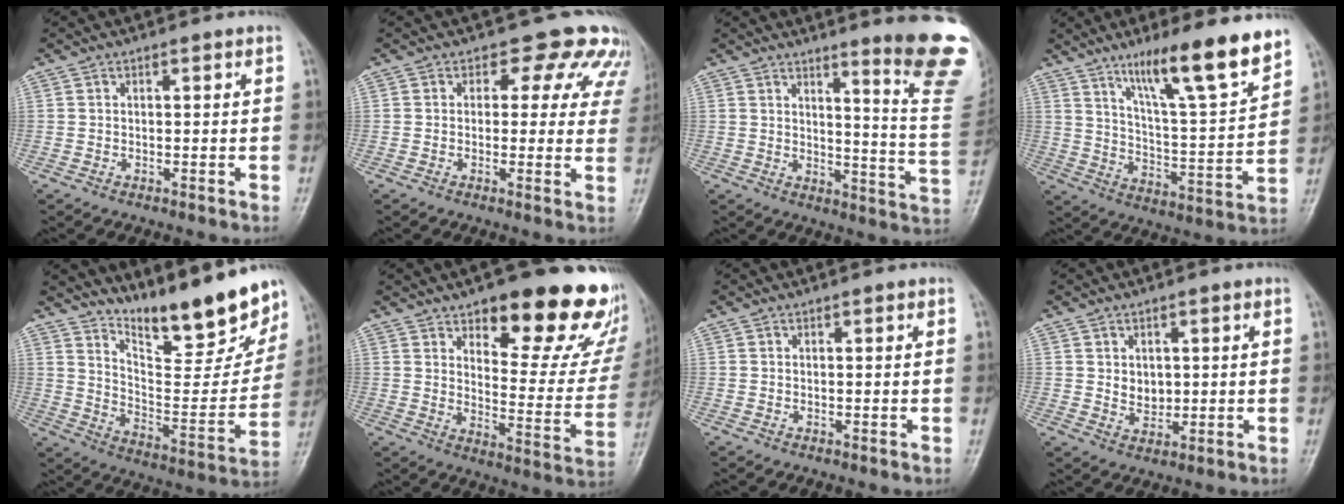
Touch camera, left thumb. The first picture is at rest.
{"total": 9.1, "force": [6.4, 5.7, 3.0], "torque": [0.020, -0.020, 0.046]}
{"total": 17.1, "force": [11.5, 1.4, 12.6], "torque": [-0.127, -0.101, 0.139]}
{"total": 16.4, "force": [11.5, 2.1, 11.5], "torque": [-0.167, -0.070, 0.193]}
{"total": 20.1, "force": [16.4, 4.7, 10.6], "torque": [-0.120, -0.111, 0.251]}
{"total": 24.3, "force": [15.4, 9.1, 16.5], "torque": [-0.161, -0.084, 0.200]}
{"total": 0.0}
{"total": 3.6, "force": [0.7, 2.9, 2.0], "torque": [-0.017, -0.009, 0.019]}